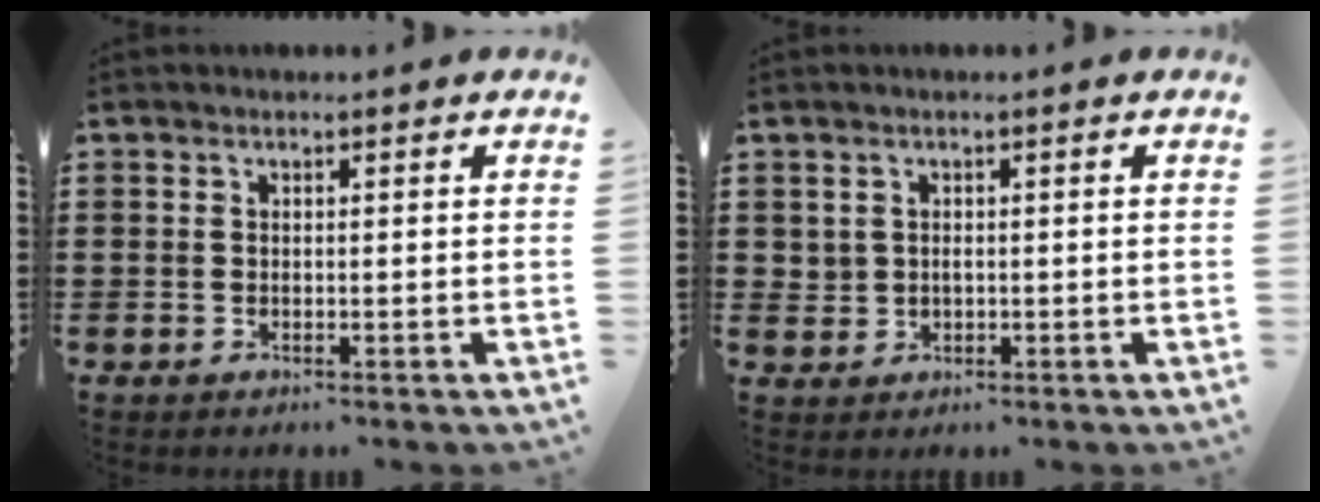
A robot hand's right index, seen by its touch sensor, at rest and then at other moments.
{"total": 1.2, "force": [0.3, 1.1, 0.4], "torque": [-0.012, 0.007, 0.005]}